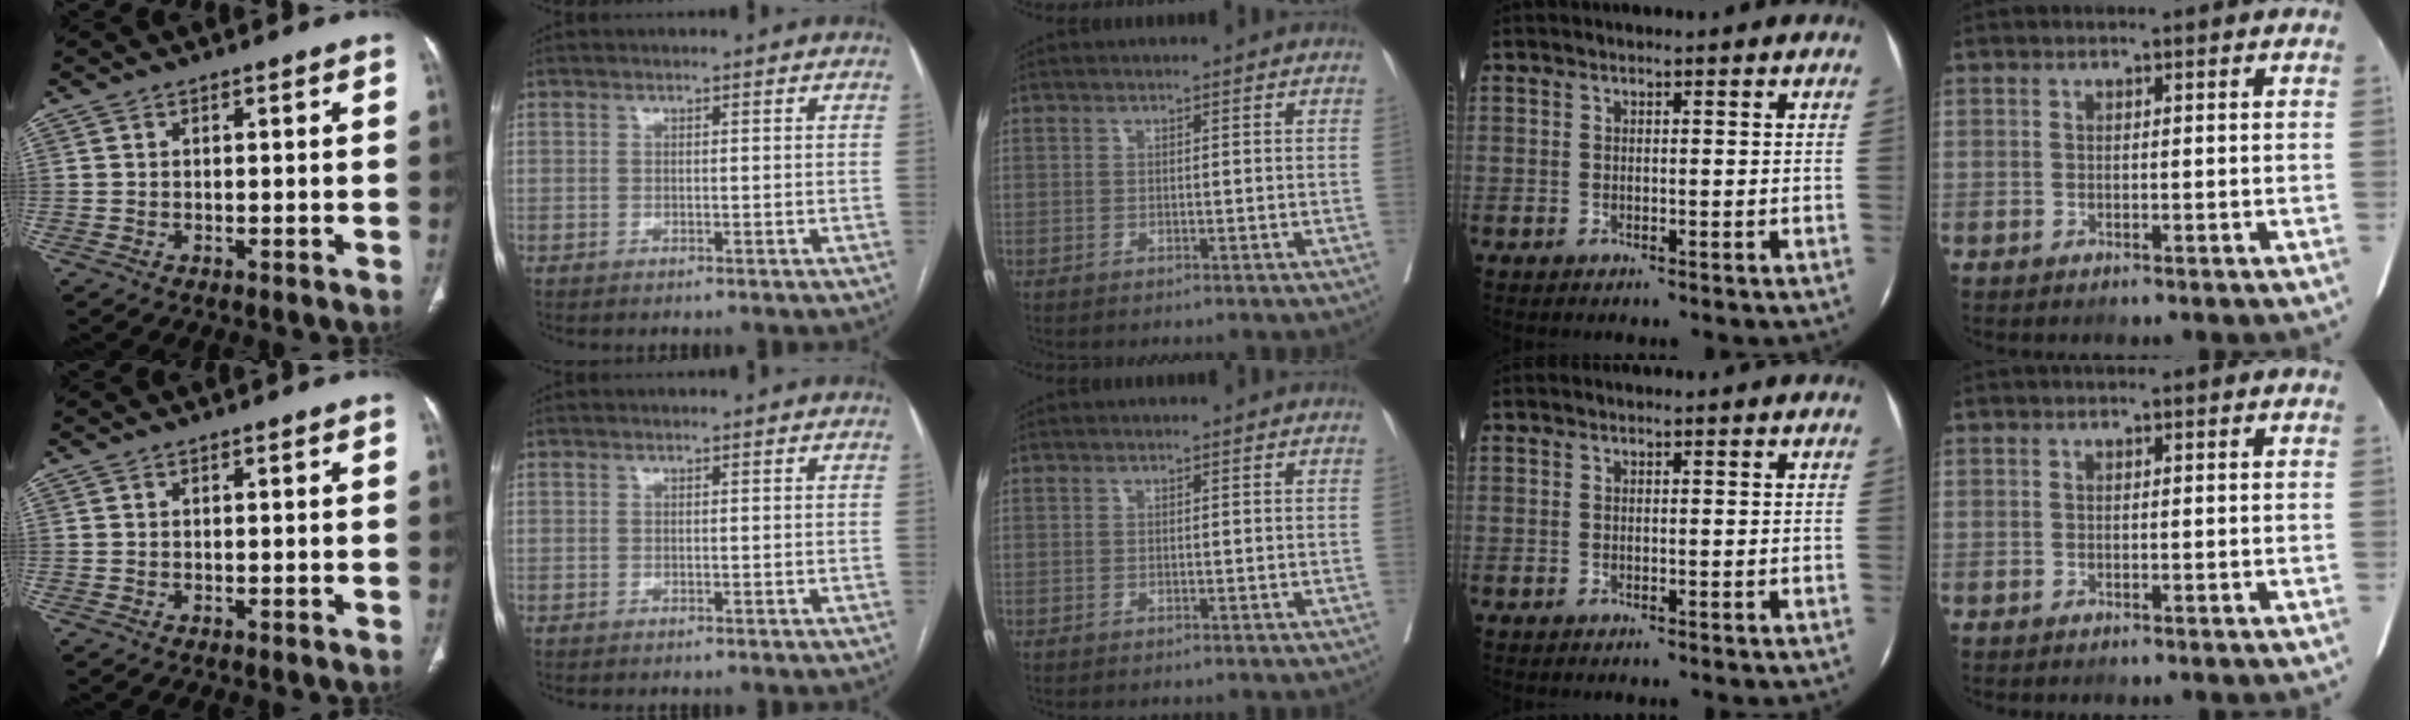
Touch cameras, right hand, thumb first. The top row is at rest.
{}